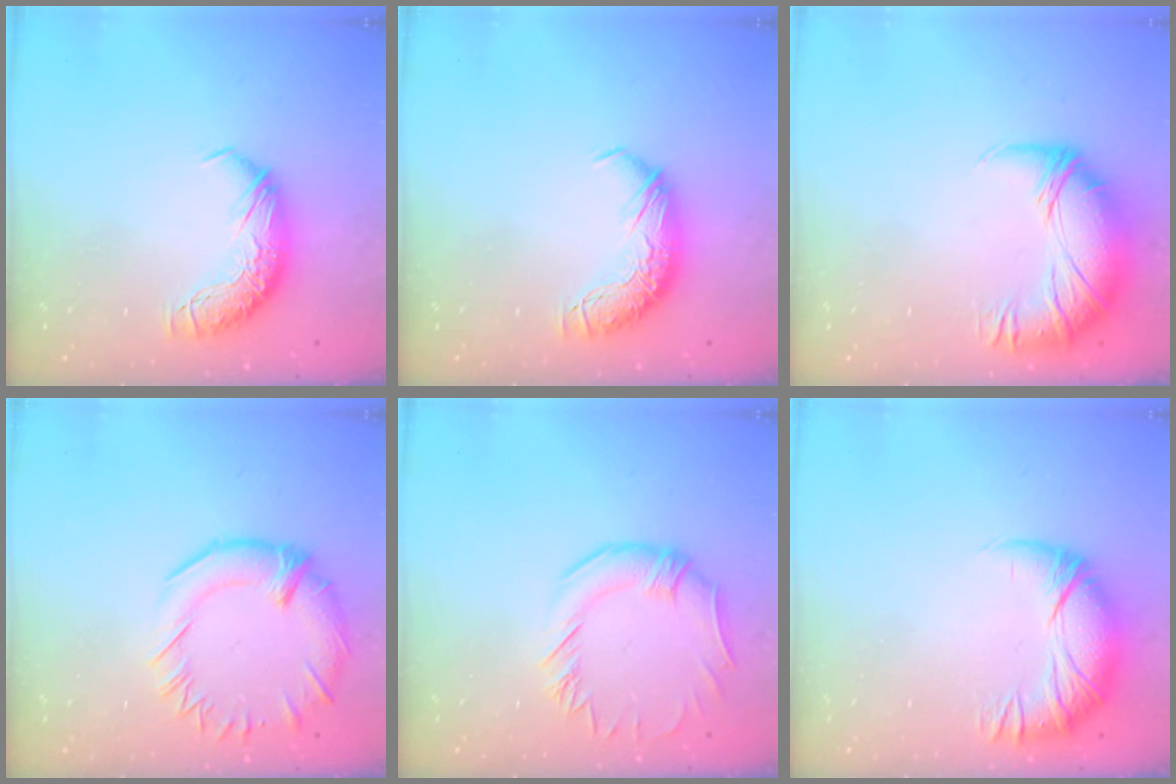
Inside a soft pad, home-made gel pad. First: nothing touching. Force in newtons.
{"total": 0.0}
{"total": 2.8, "press": 1.4, "slide": 2.5}
{"total": 4.5, "press": 4.0, "slide": 2.1}
{"total": 1.0, "press": 0.5, "slide": 0.8}
{"total": 3.5, "press": 2.4, "slide": 2.6}